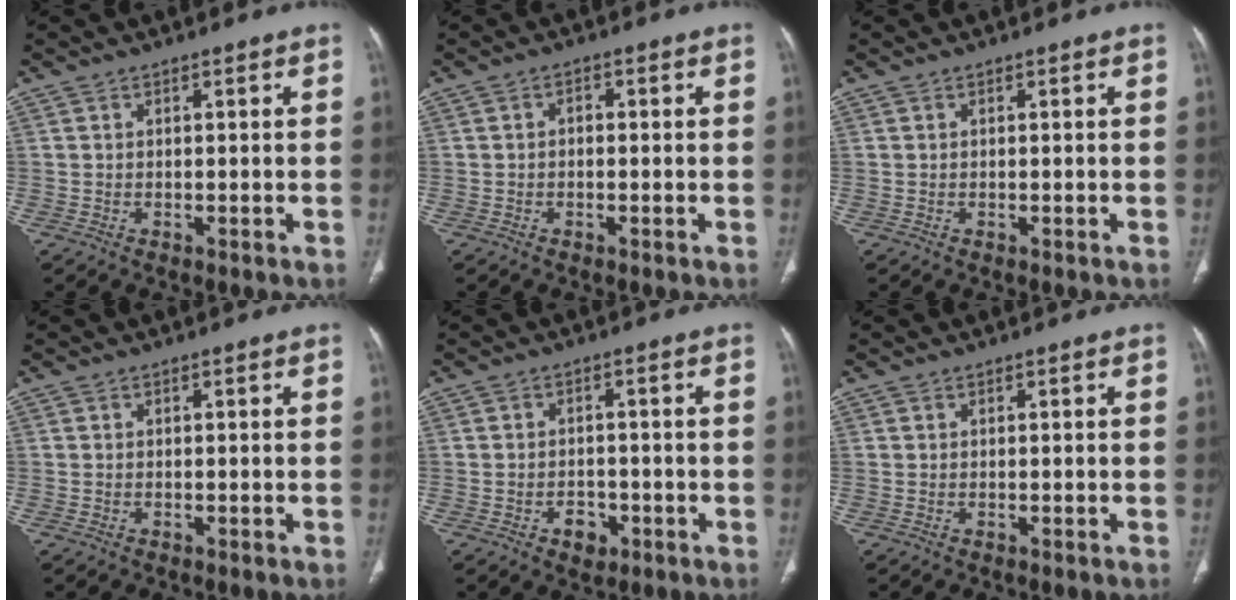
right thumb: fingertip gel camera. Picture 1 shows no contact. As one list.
[{"total": 1.3, "force": [-0.2, 0.9, 0.9], "torque": [-0.010, 0.006, -0.006]}, {"total": 0.0}, {"total": 0.0}, {"total": 3.7, "force": [-1.6, 2.7, 1.9], "torque": [-0.013, 0.010, -0.019]}, {"total": 0.0}]